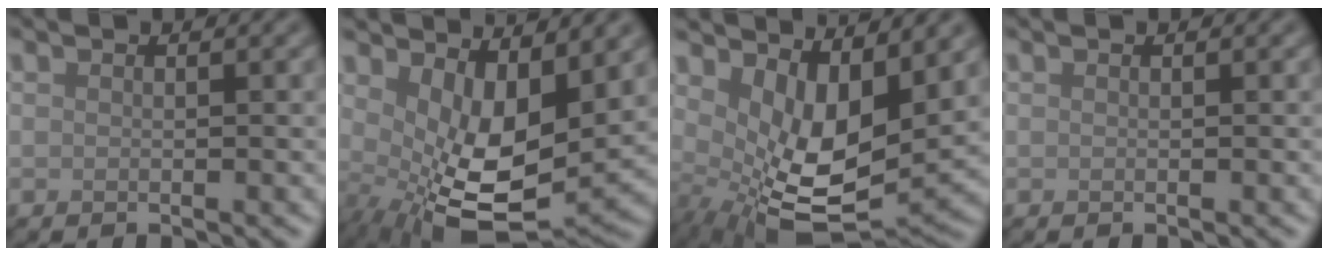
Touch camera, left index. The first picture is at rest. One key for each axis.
{"total": 8.8, "fx": 1.1, "fy": 4.2, "fz": 7.6, "tx": -0.144, "ty": -0.029, "tz": 0.031}
{"total": 8.3, "fx": 1.6, "fy": 4.1, "fz": 7.1, "tx": -0.132, "ty": -0.027, "tz": 0.039}
{"total": 0.0}